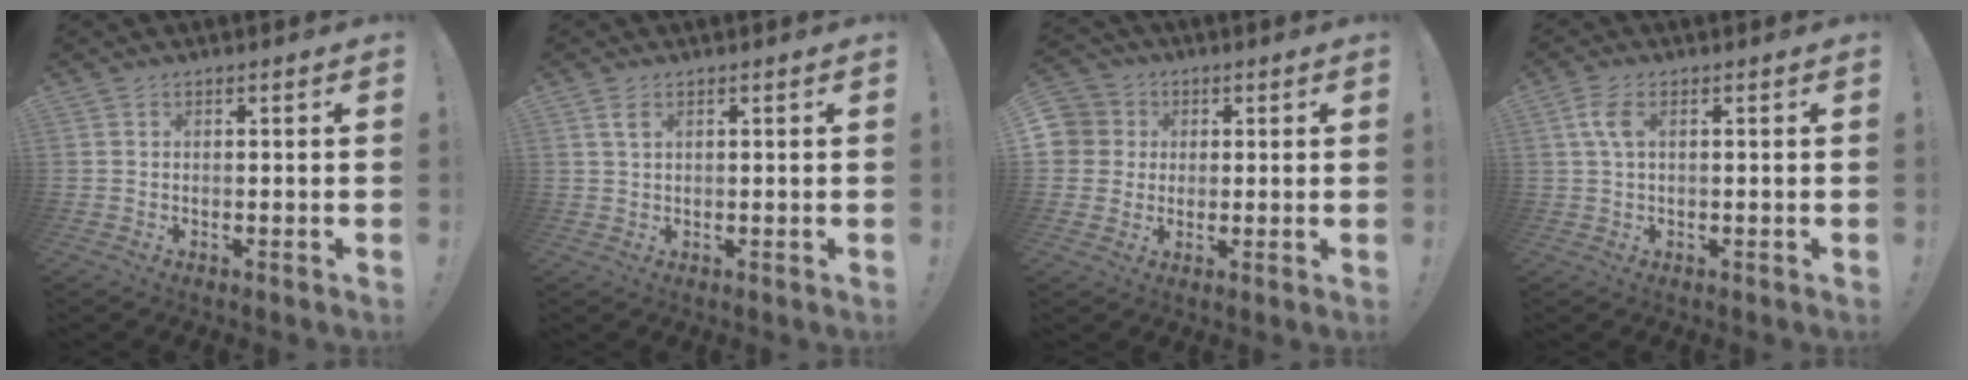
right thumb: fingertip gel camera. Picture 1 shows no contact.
{"total": 2.7, "force": [1.3, 1.2, 2.0], "torque": [-0.034, -0.003, 0.023]}
{"total": 6.4, "force": [1.1, 6.2, 1.2], "torque": [-0.025, 0.000, 0.022]}
{"total": 4.6, "force": [1.1, 1.9, 4.0], "torque": [-0.093, 0.006, 0.021]}